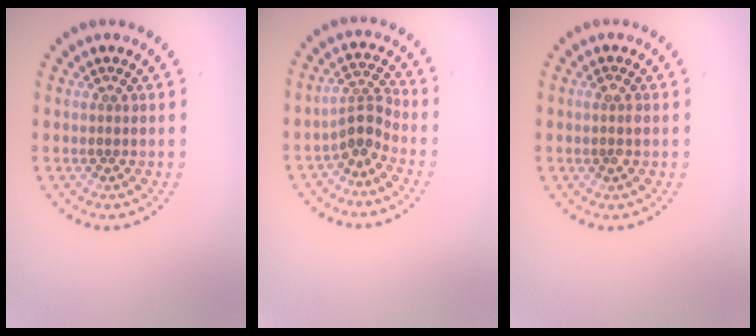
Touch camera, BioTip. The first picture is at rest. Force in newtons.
{"total": 2.5, "press": 1.7, "slide": 1.9}
{"total": 1.1, "press": 1.0, "slide": 0.2}